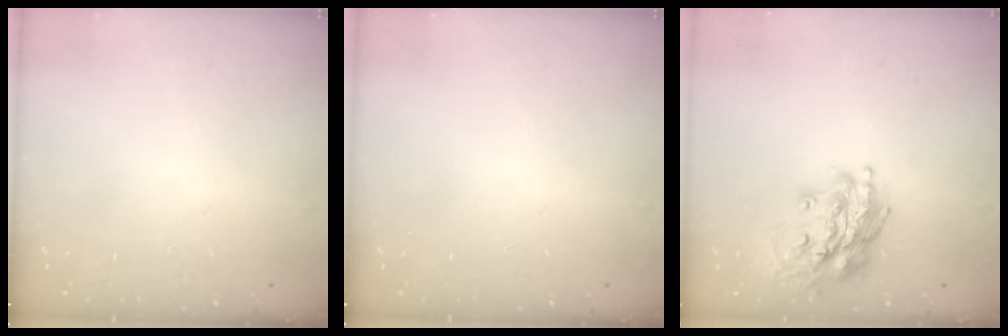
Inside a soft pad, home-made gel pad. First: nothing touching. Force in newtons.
{"total": 0.0}
{"total": 17.5, "press": 17.4, "slide": 1.8}